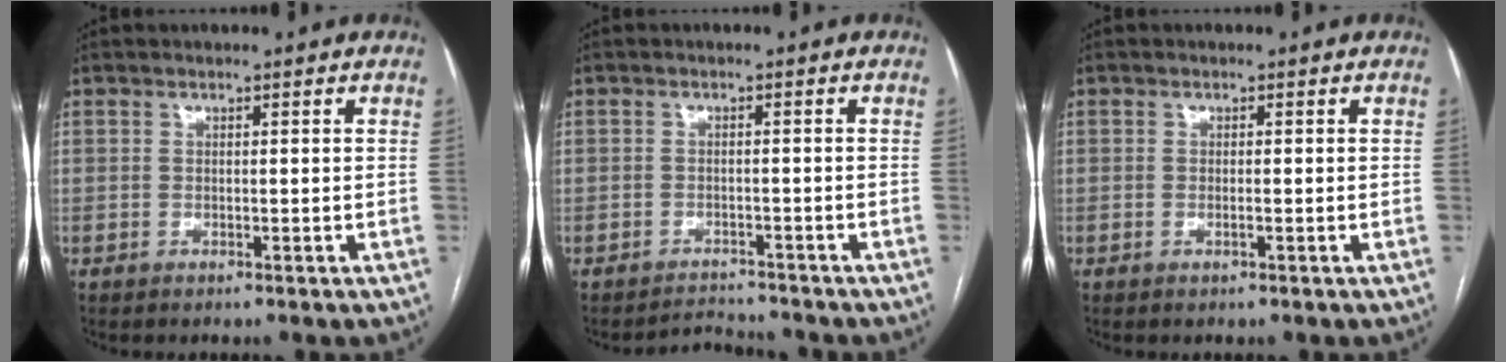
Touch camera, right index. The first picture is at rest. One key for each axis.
{"total": 2.8, "fx": -2.7, "fy": 0.3, "fz": -0.8, "tx": 0.014, "ty": -0.005, "tz": -0.038}
{"total": 0.8, "fx": -0.3, "fy": 0.0, "fz": 0.8, "tx": -0.017, "ty": -0.001, "tz": -0.004}